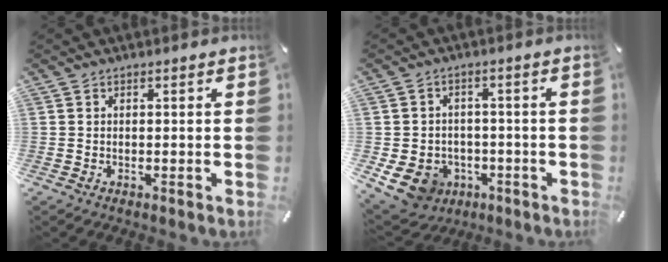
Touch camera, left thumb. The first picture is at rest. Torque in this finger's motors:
{"motor_torque": [0.12, -0.01, 0.50, 0.35, 0.06]}